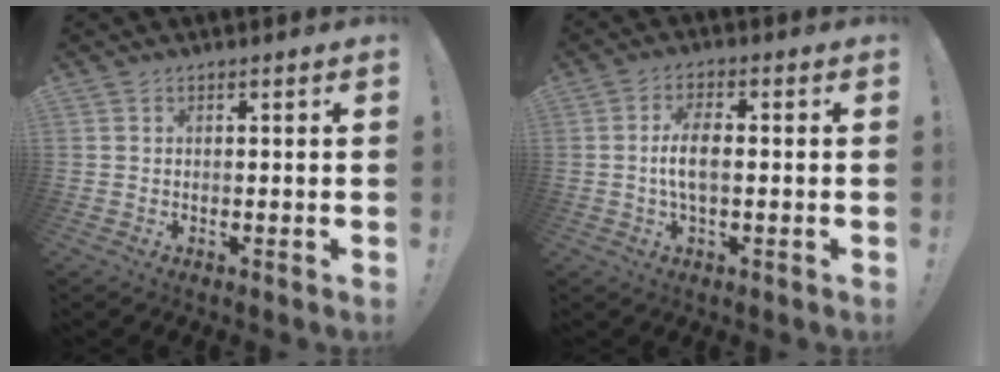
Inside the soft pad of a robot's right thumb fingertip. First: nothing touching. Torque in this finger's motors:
{"motor_torque": [1.30, 1.23, 0.67, -0.54, 0.06]}